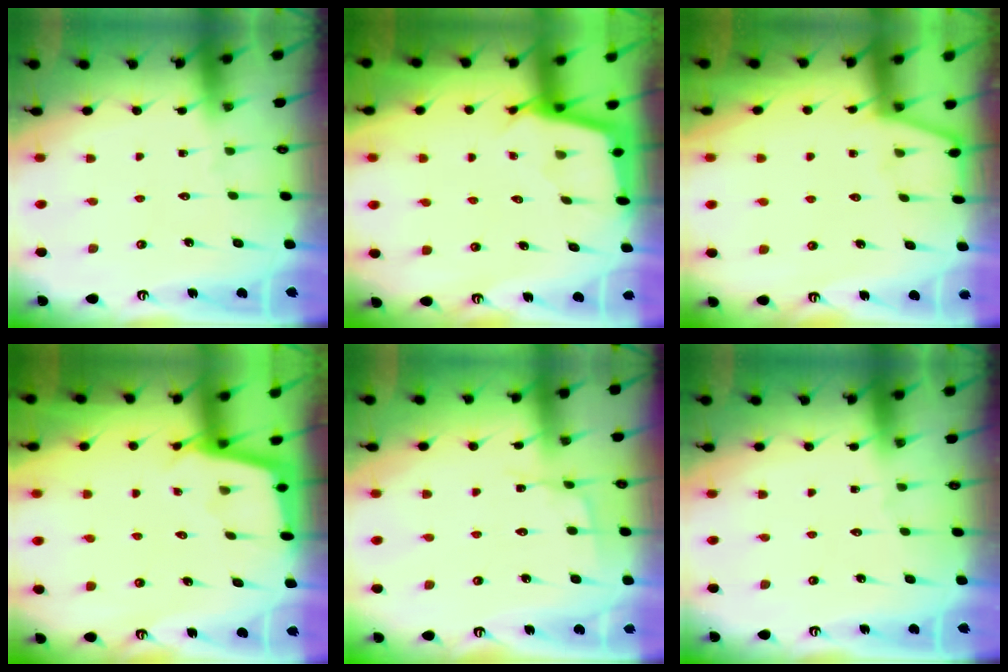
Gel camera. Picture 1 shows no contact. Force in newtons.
{"total": 2.6, "press": 2.6, "slide": 0.2}
{"total": 2.6, "press": 2.6, "slide": 0.4}
{"total": 2.4, "press": 2.4, "slide": 0.2}
{"total": 4.4, "press": 4.3, "slide": 0.4}
{"total": 0.0}